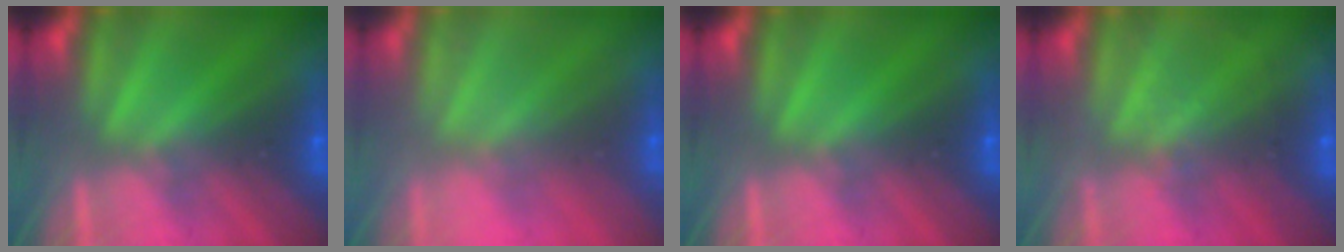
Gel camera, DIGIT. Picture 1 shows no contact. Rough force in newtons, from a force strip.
{"total": 2.7}
{"total": 0.0}
{"total": 1.9}